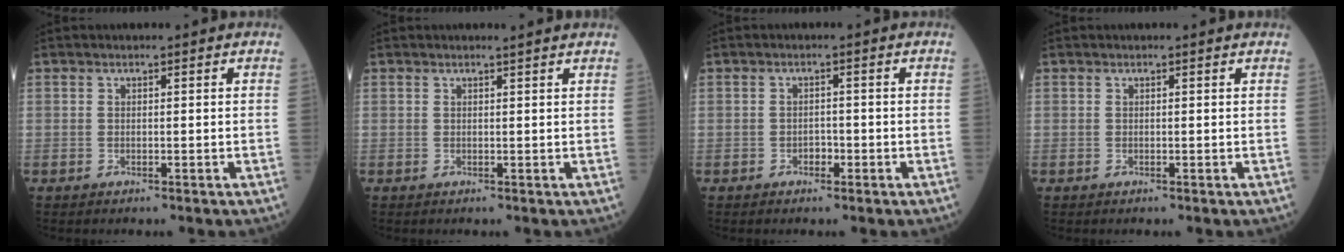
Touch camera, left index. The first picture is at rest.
{"total": 1.4, "force": [1.3, -0.4, 0.3], "torque": [-0.018, -0.004, 0.018]}
{"total": 1.3, "force": [-0.7, 0.9, 0.7], "torque": [-0.004, 0.005, -0.013]}
{"total": 0.5, "force": [0.5, -0.1, 0.1], "torque": [-0.008, -0.004, 0.007]}